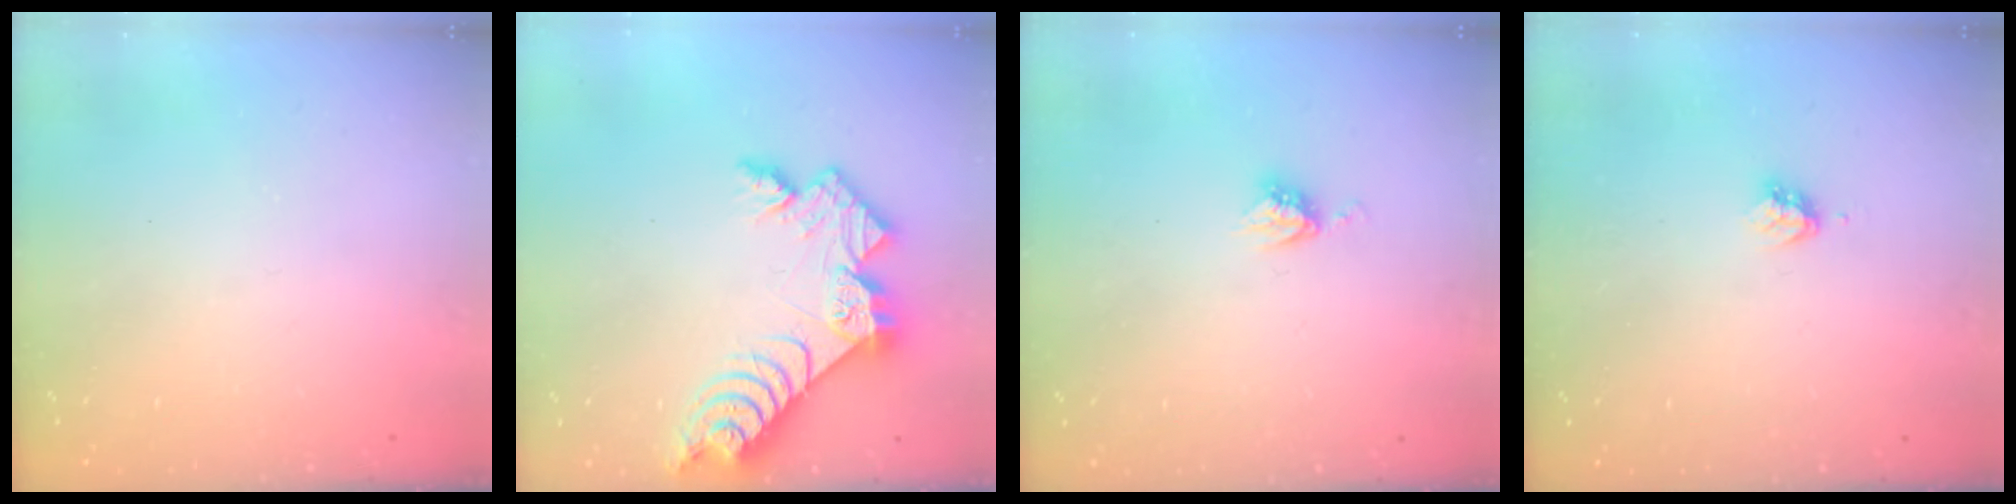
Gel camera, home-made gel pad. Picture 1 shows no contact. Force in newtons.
{"total": 11.2, "press": 11.2, "slide": 0.8}
{"total": 4.4, "press": 4.4, "slide": 0.1}
{"total": 3.2, "press": 3.1, "slide": 0.5}